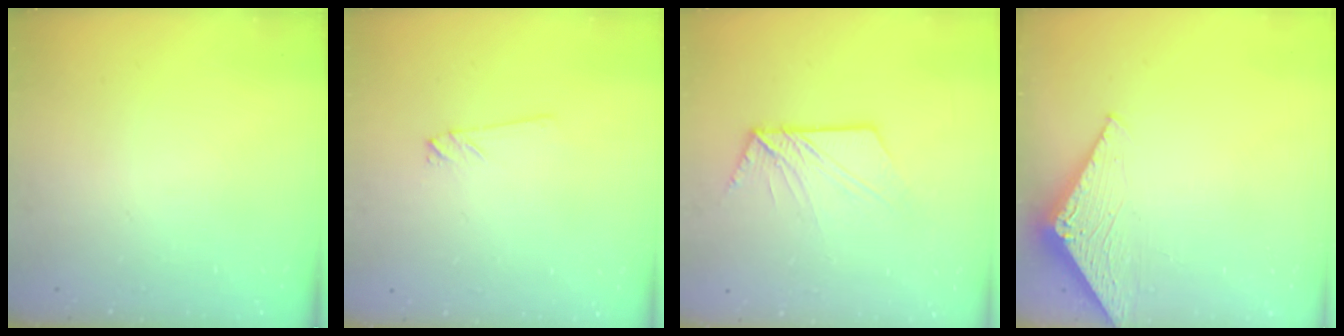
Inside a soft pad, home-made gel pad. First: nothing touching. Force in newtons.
{"total": 0.8, "press": 0.8, "slide": 0.1}
{"total": 10.2, "press": 10.1, "slide": 1.1}
{"total": 3.2, "press": 3.1, "slide": 0.2}